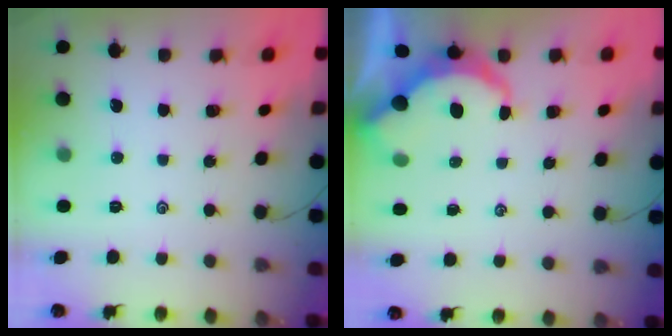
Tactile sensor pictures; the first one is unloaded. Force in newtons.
{"total": 5.5, "press": 5.5, "slide": 0.4}